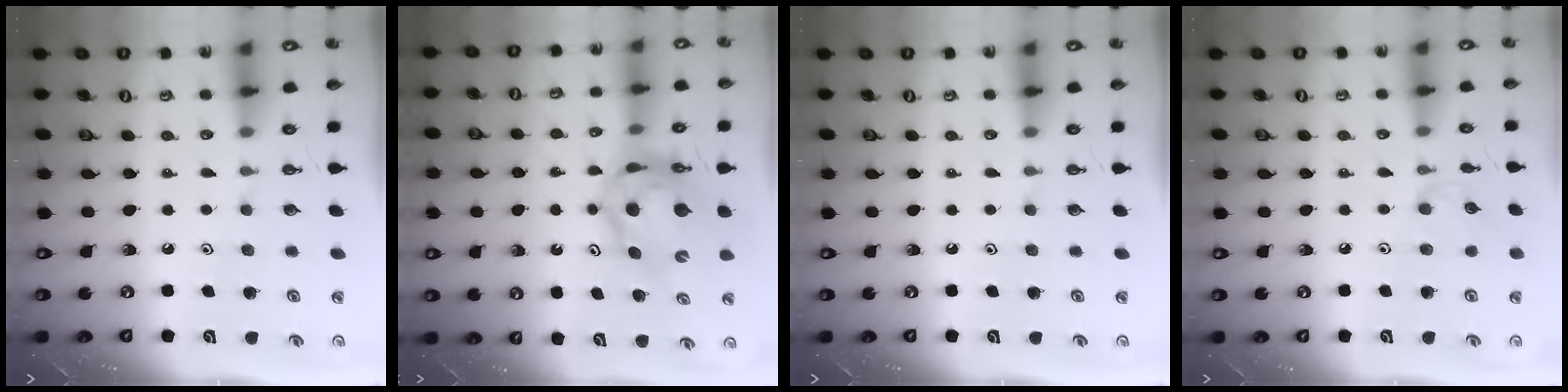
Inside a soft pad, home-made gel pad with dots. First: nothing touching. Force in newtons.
{"total": 10.6, "press": 10.5, "slide": 1.1}
{"total": 0.0}
{"total": 4.1, "press": 4.1, "slide": 0.5}